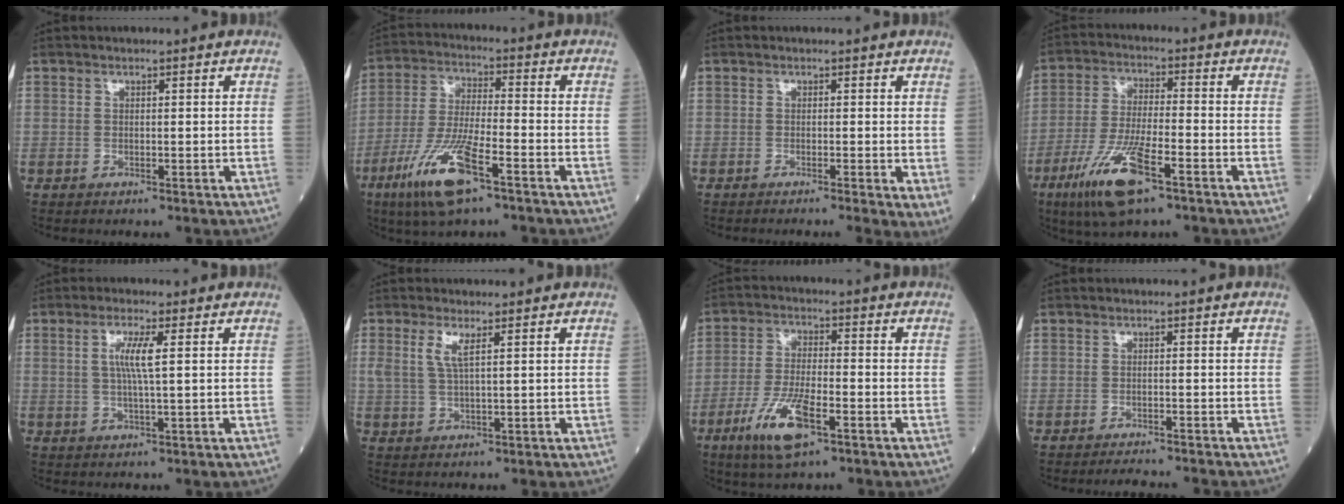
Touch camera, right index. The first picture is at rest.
{"total": 12.0, "force": [-6.5, 1.9, 9.9], "torque": [-0.207, -0.022, -0.121]}
{"total": 2.8, "force": [-0.8, 0.3, 2.6], "torque": [-0.027, -0.008, -0.018]}
{"total": 11.6, "force": [-6.3, 2.0, 9.5], "torque": [-0.196, -0.023, -0.114]}
{"total": 4.2, "force": [0.8, -0.3, 4.1], "torque": [-0.084, 0.000, 0.015]}
{"total": 3.2, "force": [1.3, 0.4, 2.8], "torque": [-0.067, 0.002, 0.028]}
{"total": 9.3, "force": [-4.7, 2.2, 7.7], "torque": [-0.156, -0.015, -0.086]}
{"total": 6.0, "force": [-5.7, 0.1, 1.7], "torque": [-0.022, -0.015, -0.075]}